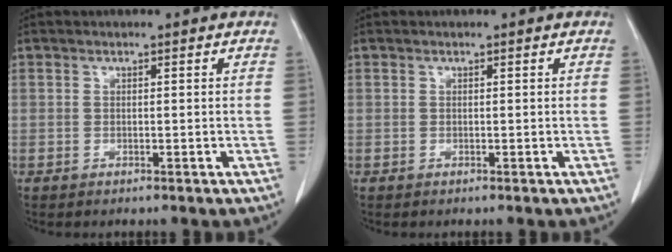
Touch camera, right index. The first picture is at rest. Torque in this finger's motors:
{"motor_torque": [0.00, 0.00, 0.00, 0.00]}